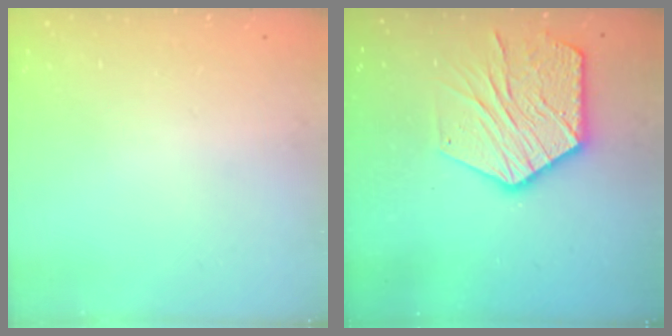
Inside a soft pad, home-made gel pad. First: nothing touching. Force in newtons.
{"total": 17.4, "press": 17.4, "slide": 1.3}